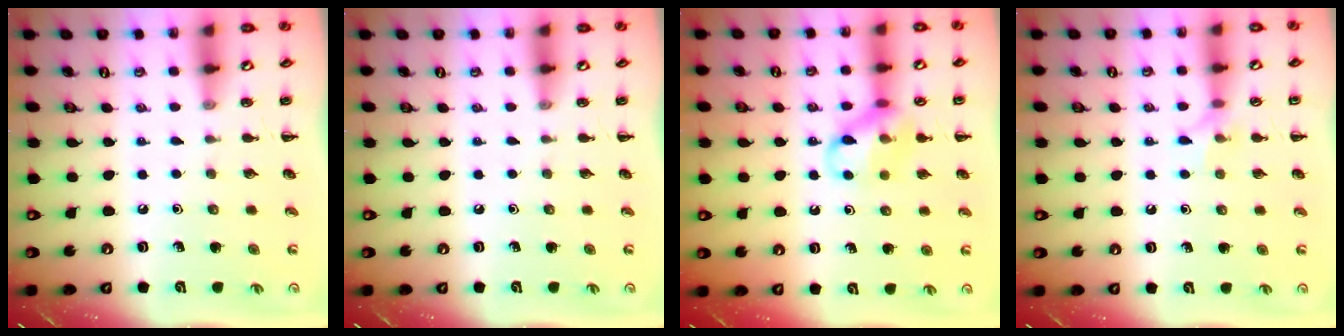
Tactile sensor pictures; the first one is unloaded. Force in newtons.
{"total": 0.0}
{"total": 13.1, "press": 13.0, "slide": 1.7}
{"total": 5.7, "press": 5.6, "slide": 1.2}